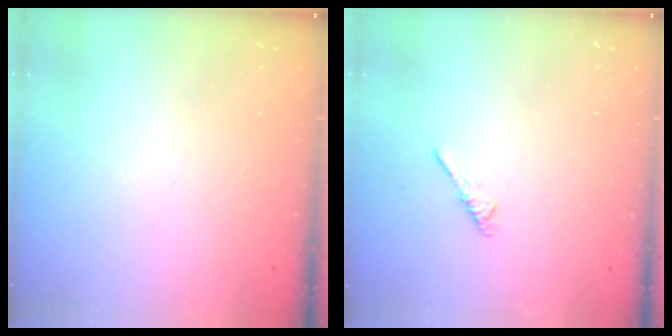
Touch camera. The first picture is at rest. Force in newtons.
{"total": 1.9, "press": 1.8, "slide": 0.5}